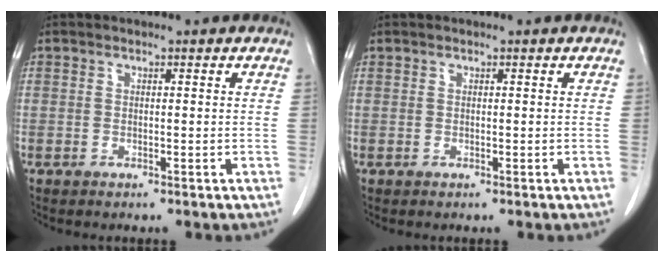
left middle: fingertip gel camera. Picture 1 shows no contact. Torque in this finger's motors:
{"motor_torque": [0.24, -0.29, -0.06, -0.01]}